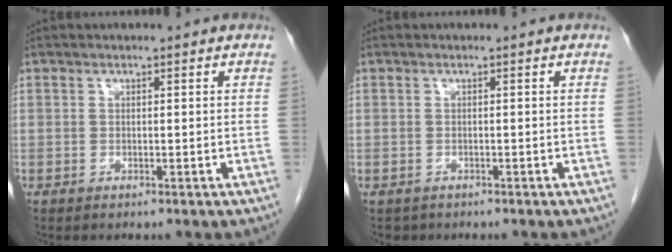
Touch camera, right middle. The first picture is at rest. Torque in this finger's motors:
{"motor_torque": [-0.35, 0.04, -0.04, -0.01]}